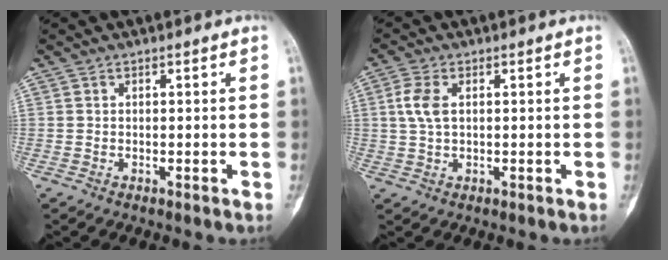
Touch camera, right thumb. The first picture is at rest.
{"total": 4.7, "force": [1.0, 2.6, 3.8], "torque": [-0.097, 0.007, 0.018]}